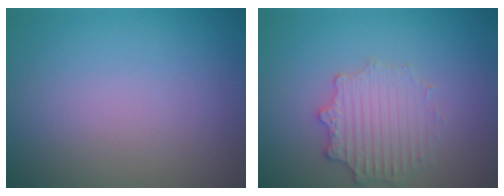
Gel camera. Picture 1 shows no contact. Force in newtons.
{"total": 2.9, "press": 2.9, "slide": 0.2}